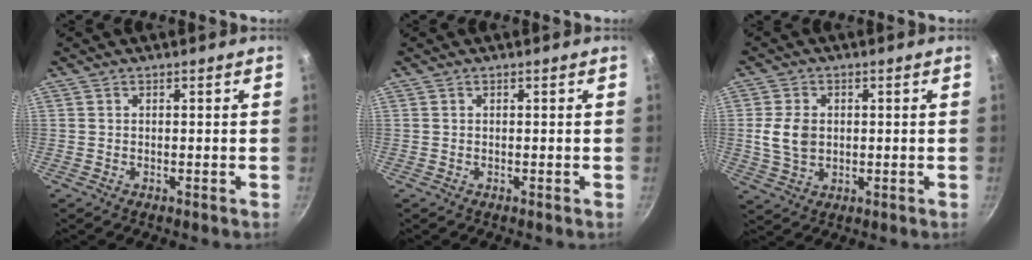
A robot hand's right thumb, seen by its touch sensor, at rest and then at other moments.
{"total": 0.0}
{"total": 6.3, "force": [0.4, 4.5, 4.3], "torque": [-0.075, -0.001, 0.009]}